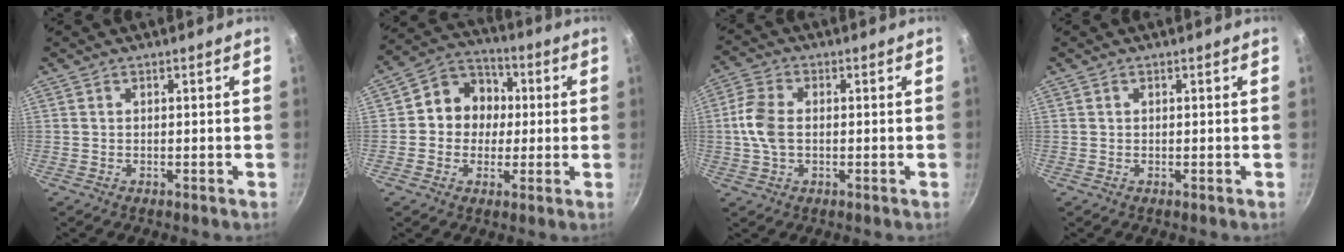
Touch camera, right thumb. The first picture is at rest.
{"total": 10.2, "force": [0.5, 9.2, 4.5], "torque": [-0.027, 0.020, -0.011]}
{"total": 7.0, "force": [-0.1, 4.5, 5.3], "torque": [-0.109, 0.015, -0.010]}
{"total": 0.0}